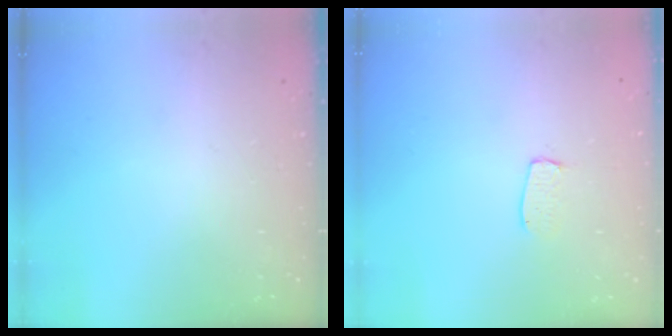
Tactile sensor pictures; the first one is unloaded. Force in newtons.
{"total": 3.9, "press": 3.9, "slide": 0.3}